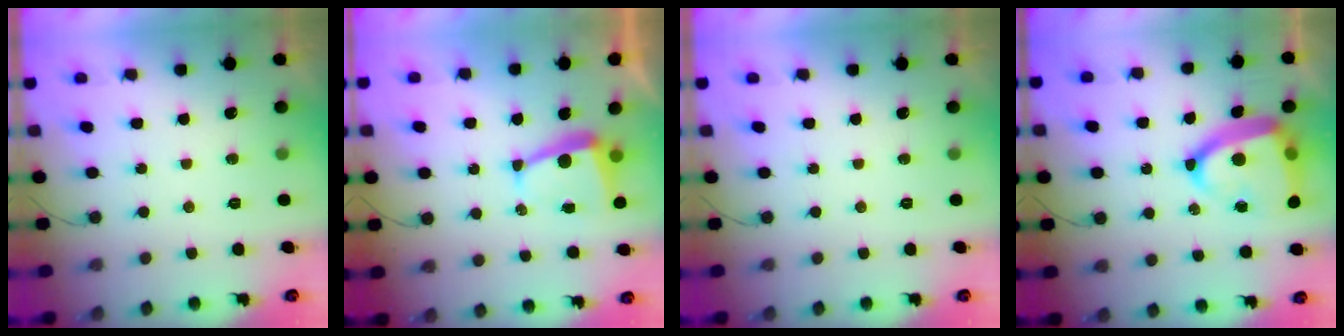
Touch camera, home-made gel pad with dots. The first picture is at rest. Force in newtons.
{"total": 7.2, "press": 7.1, "slide": 1.0}
{"total": 0.0}
{"total": 18.5, "press": 18.4, "slide": 1.5}